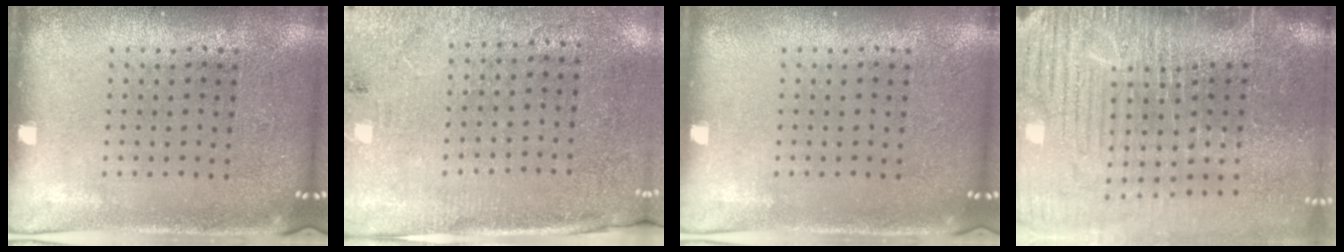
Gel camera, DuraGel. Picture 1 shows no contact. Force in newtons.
{"total": 2.7, "press": 2.3, "slide": 1.5}
{"total": 0.0}
{"total": 5.1, "press": 4.2, "slide": 2.9}